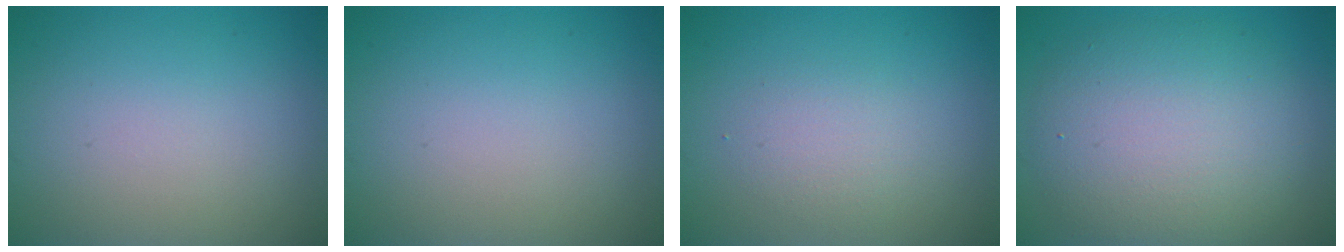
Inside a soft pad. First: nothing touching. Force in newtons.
{"total": 0.0}
{"total": 2.0, "press": 2.0, "slide": 0.0}
{"total": 7.8, "press": 7.8, "slide": 0.6}